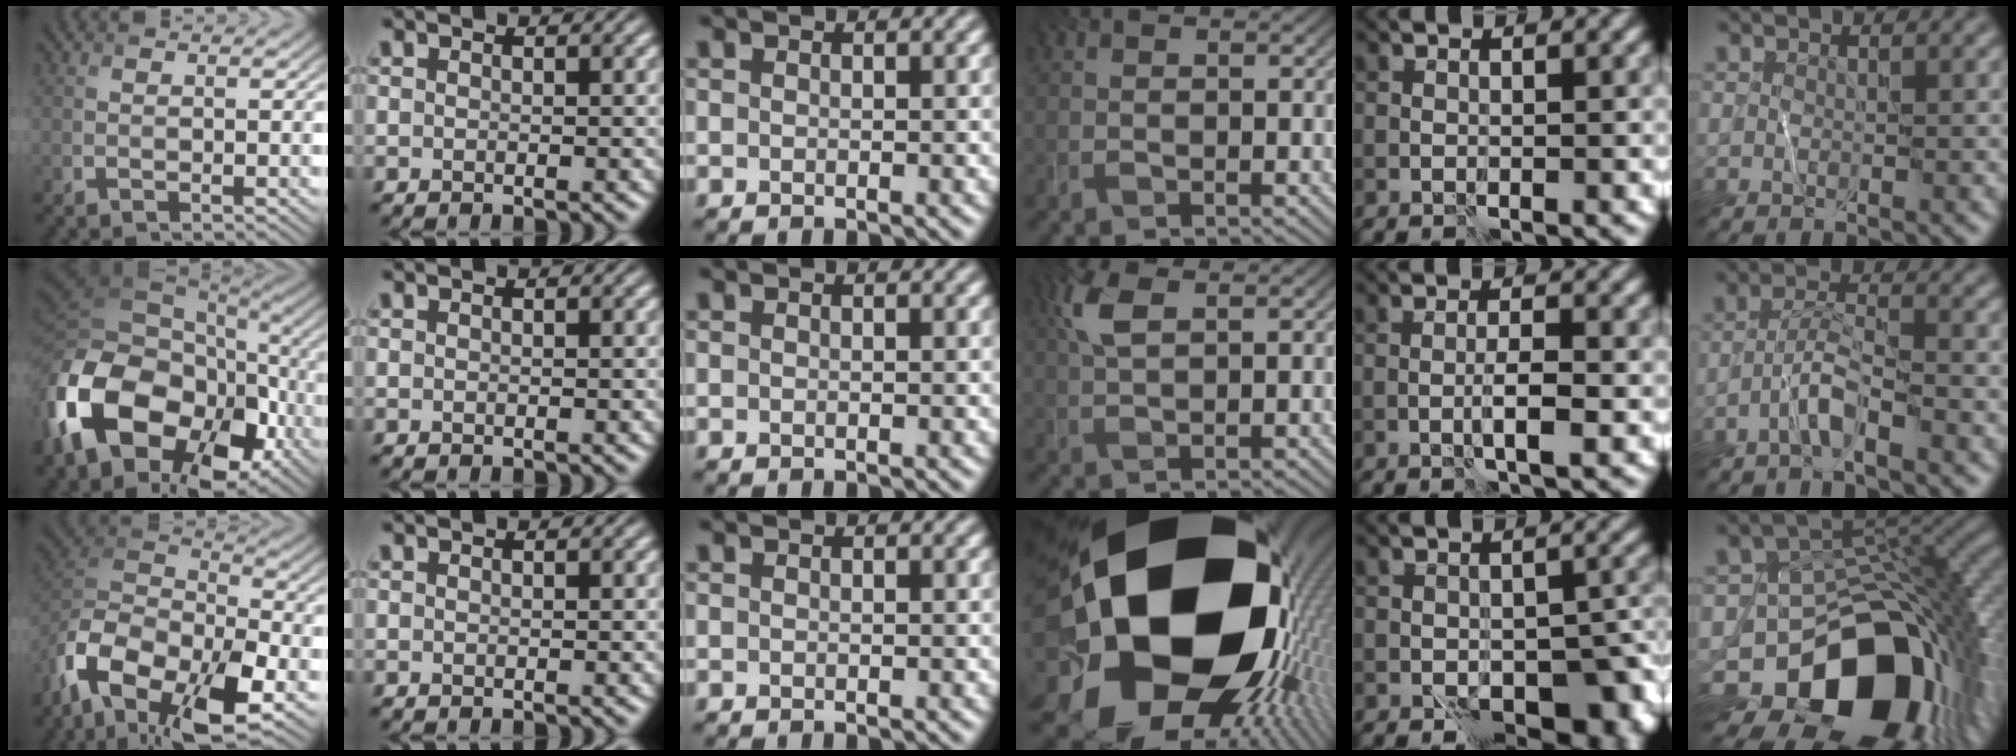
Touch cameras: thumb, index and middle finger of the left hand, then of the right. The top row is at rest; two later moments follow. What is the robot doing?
{"motion": "wipe", "object": "whiteboard"}